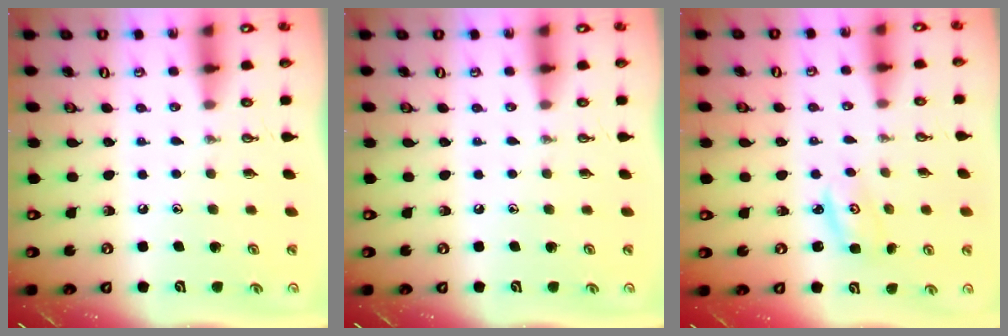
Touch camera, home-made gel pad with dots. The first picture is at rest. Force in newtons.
{"total": 0.0}
{"total": 2.2, "press": 2.2, "slide": 0.2}